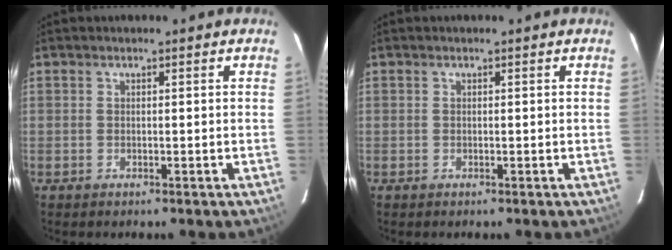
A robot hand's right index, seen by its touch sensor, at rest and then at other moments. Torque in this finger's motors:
{"motor_torque": [0.00, 0.00, 0.01, 0.00]}